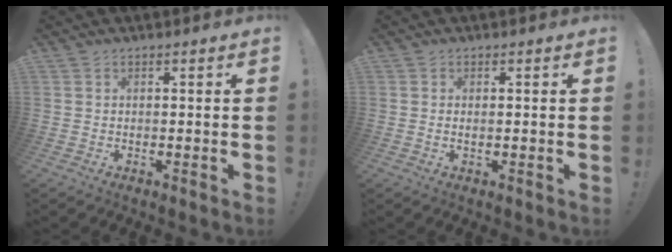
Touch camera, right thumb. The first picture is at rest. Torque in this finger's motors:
{"motor_torque": [-0.25, -0.09, 0.14, 0.07, 0.06]}